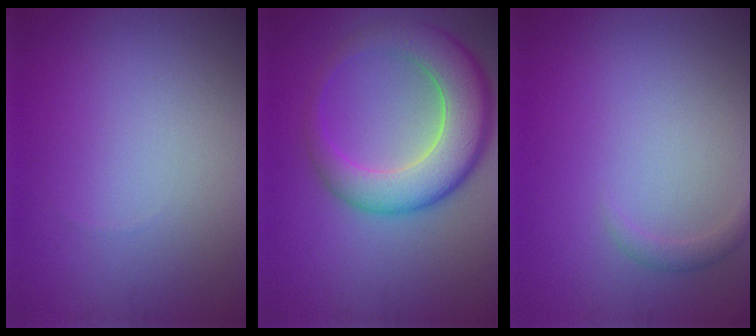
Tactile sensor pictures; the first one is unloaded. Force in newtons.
{"total": 7.8, "press": 7.8, "slide": 0.3}
{"total": 1.0, "press": 1.0, "slide": 0.0}